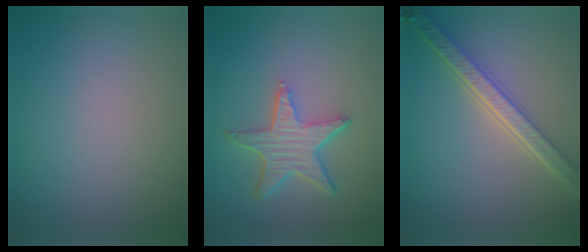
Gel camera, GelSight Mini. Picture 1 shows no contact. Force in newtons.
{"total": 5.1, "press": 4.0, "slide": 3.1}
{"total": 5.5, "press": 4.0, "slide": 3.7}